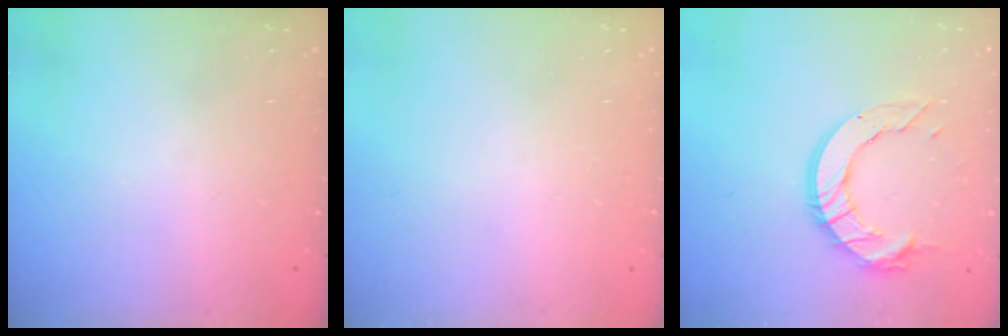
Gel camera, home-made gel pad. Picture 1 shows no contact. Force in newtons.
{"total": 0.0}
{"total": 13.0, "press": 12.9, "slide": 1.2}